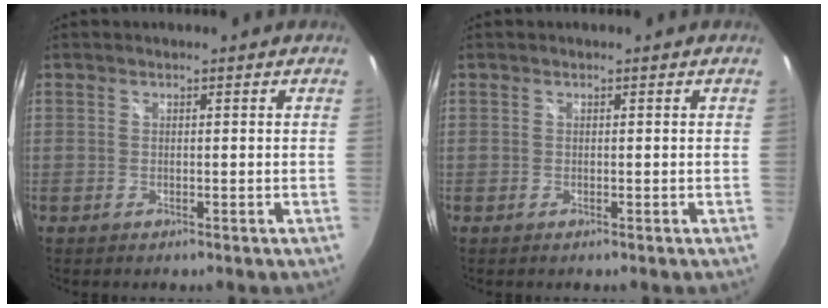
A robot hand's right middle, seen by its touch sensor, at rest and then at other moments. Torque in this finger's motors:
{"motor_torque": [-0.13, -0.05, 0.01, -0.01]}